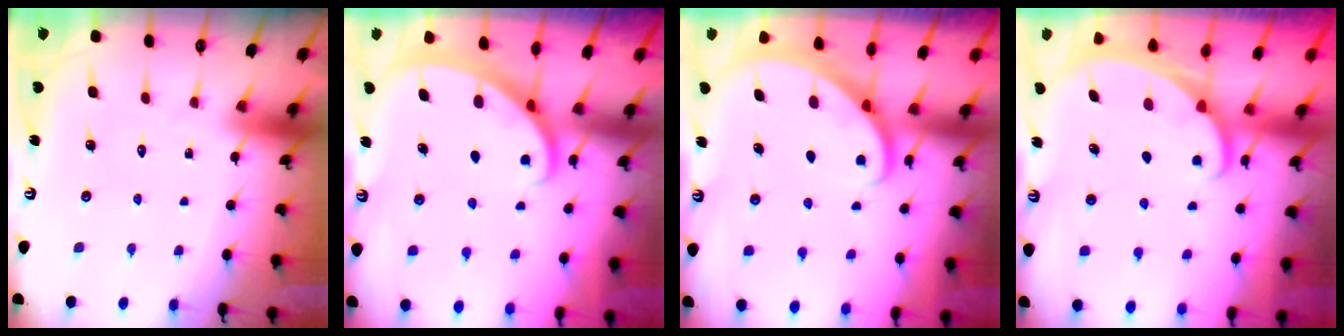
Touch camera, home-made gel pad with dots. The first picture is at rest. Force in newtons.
{"total": 2.3, "press": 2.3, "slide": 0.2}
{"total": 2.9, "press": 2.9, "slide": 0.2}
{"total": 1.6, "press": 1.6, "slide": 0.1}